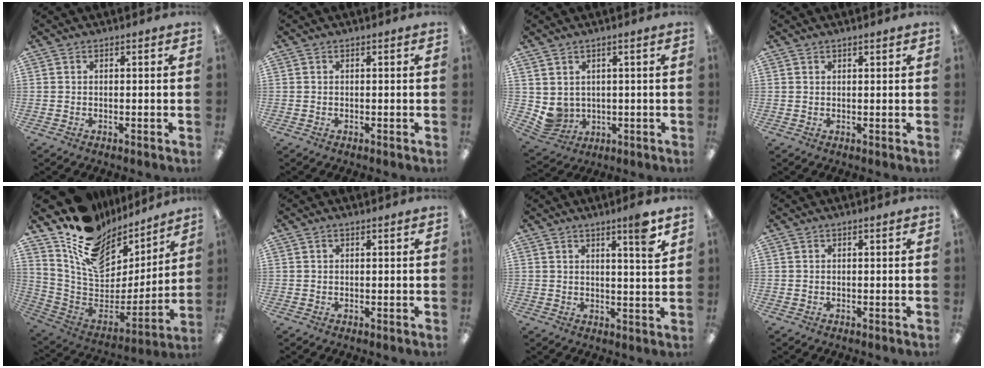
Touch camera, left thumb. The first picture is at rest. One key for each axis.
{"total": 0.0}
{"total": 4.3, "fx": 1.7, "fy": 3.8, "fz": 1.1, "tx": -0.048, "ty": -0.014, "tz": 0.033}
{"total": 0.8, "fx": 0.7, "fy": 0.2, "fz": 0.3, "tx": -0.007, "ty": 0.001, "tz": 0.013}
{"total": 17.0, "fx": 11.3, "fy": 9.7, "fz": 8.2, "tx": -0.151, "ty": -0.085, "tz": 0.202}
{"total": 0.7, "fx": 0.5, "fy": 0.3, "fz": 0.4, "tx": -0.008, "ty": 0.002, "tz": 0.009}
{"total": 5.7, "fx": 4.0, "fy": 0.1, "fz": 4.1, "tx": -0.059, "ty": -0.023, "tz": 0.060}
{"total": 0.0}